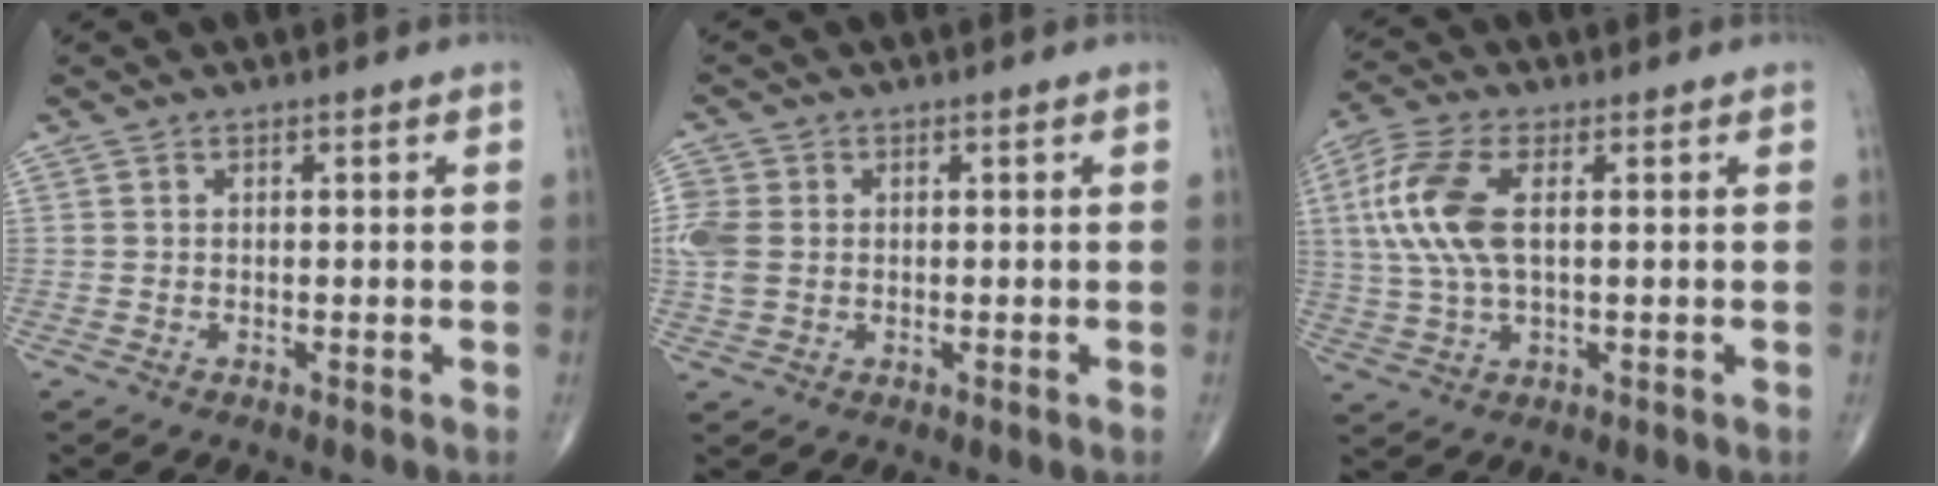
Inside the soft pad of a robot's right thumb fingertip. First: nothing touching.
{"total": 5.3, "force": [0.2, 4.2, 3.3], "torque": [-0.089, 0.006, 0.003]}
{"total": 11.9, "force": [2.2, 5.5, 10.3], "torque": [-0.249, 0.008, 0.045]}